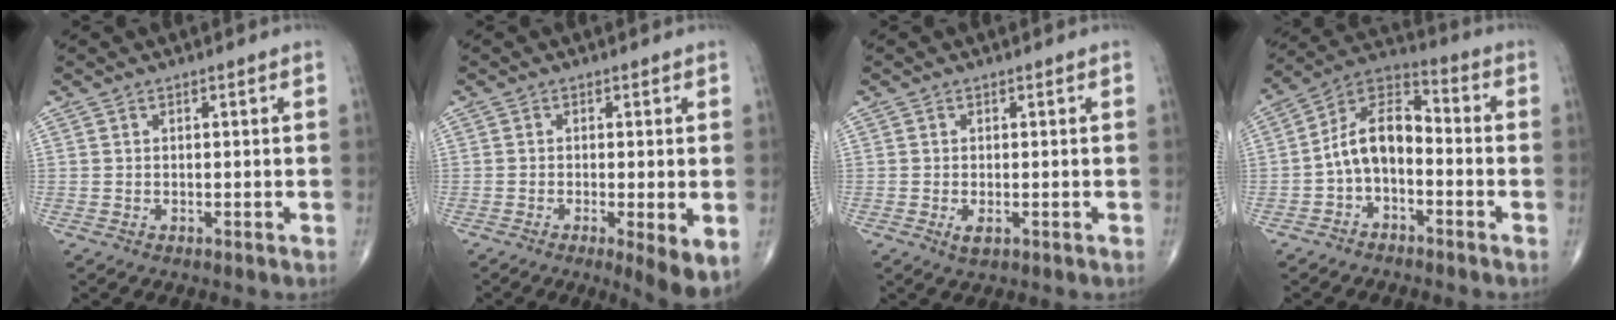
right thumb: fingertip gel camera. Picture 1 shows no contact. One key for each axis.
{"total": 6.3, "fx": -1.7, "fy": 1.2, "fz": 5.9, "tx": -0.097, "ty": -0.020, "tz": -0.028}
{"total": 1.9, "fx": -0.6, "fy": 0.8, "fz": 1.6, "tx": -0.031, "ty": -0.004, "tz": -0.010}
{"total": 10.0, "fx": -2.4, "fy": 5.8, "fz": 7.8, "tx": -0.127, "ty": 0.054, "tz": -0.059}